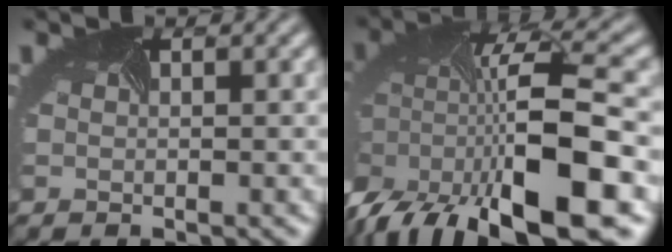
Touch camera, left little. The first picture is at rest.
{"total": 16.1, "force": [-8.0, 7.0, 12.1], "torque": [-0.239, -0.035, -0.120]}